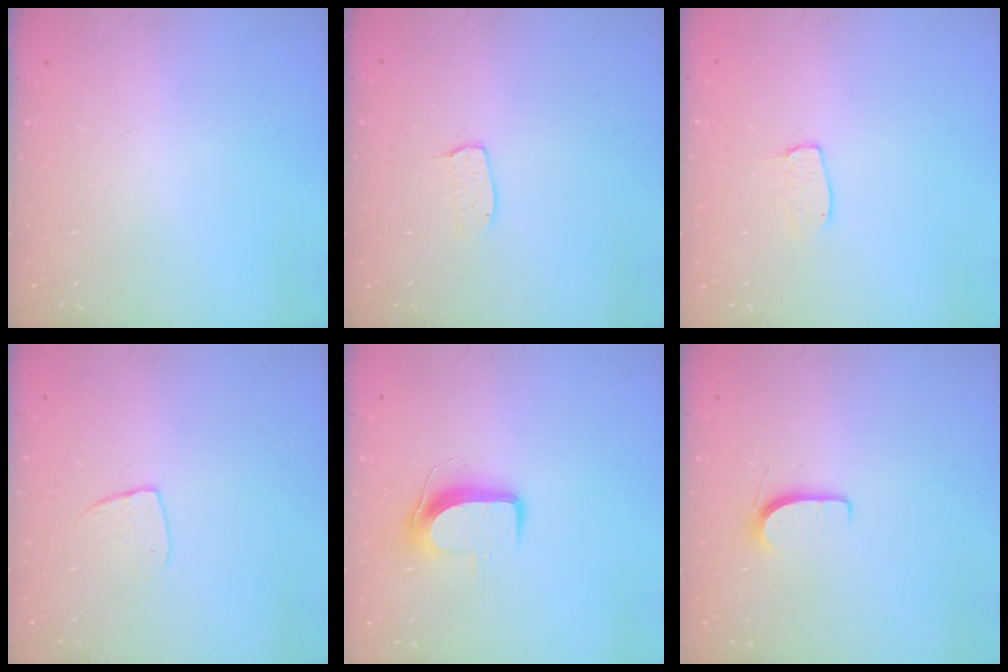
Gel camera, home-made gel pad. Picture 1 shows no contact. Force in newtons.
{"total": 3.8, "press": 3.8, "slide": 0.2}
{"total": 4.8, "press": 4.8, "slide": 0.3}
{"total": 7.0, "press": 6.9, "slide": 0.5}
{"total": 8.7, "press": 8.6, "slide": 0.5}
{"total": 5.8, "press": 5.8, "slide": 0.6}